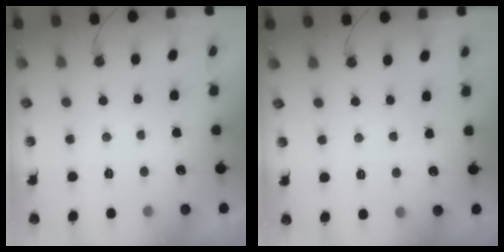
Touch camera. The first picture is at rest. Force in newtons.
{"total": 2.7, "press": 2.6, "slide": 0.4}